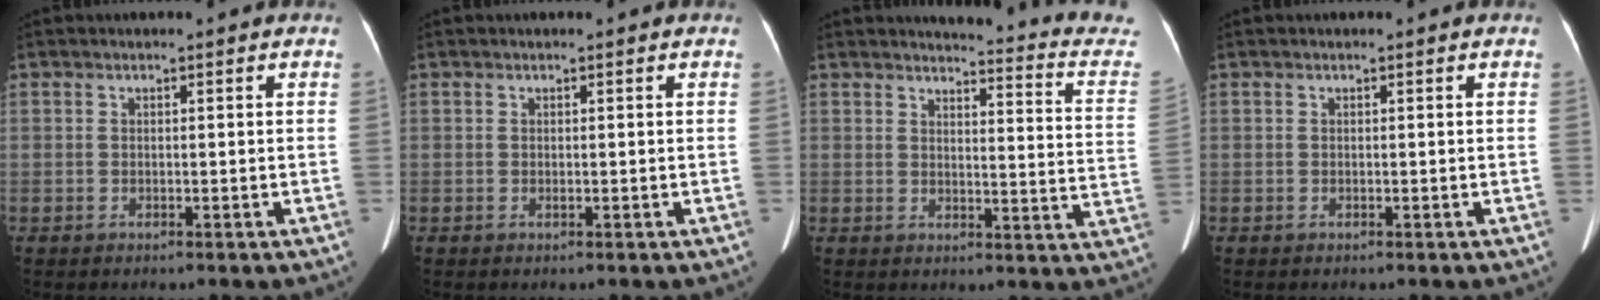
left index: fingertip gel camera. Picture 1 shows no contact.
{"total": 0.0}
{"total": 14.9, "force": [14.0, 1.2, 5.1], "torque": [-0.046, -0.078, 0.125]}
{"total": 0.0}